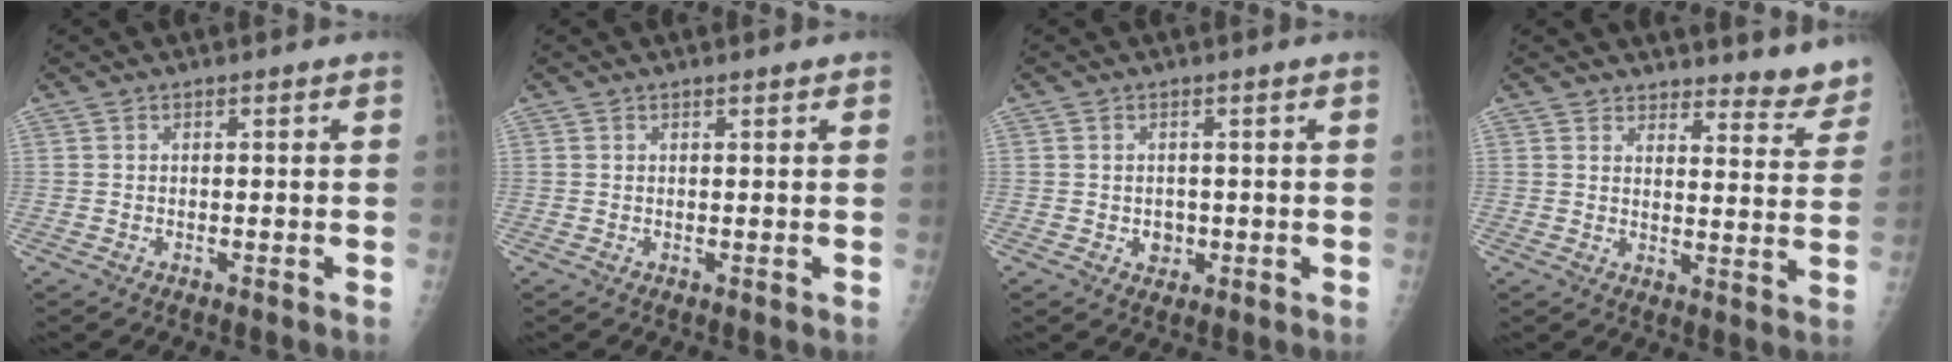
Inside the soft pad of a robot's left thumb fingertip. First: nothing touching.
{"total": 0.6, "force": [0.5, 0.1, 0.4], "torque": [-0.005, -0.001, 0.007]}
{"total": 2.1, "force": [-0.3, 1.9, 1.0], "torque": [-0.004, 0.002, 0.001]}
{"total": 9.6, "force": [9.1, 2.9, 1.0], "torque": [0.031, -0.072, 0.092]}